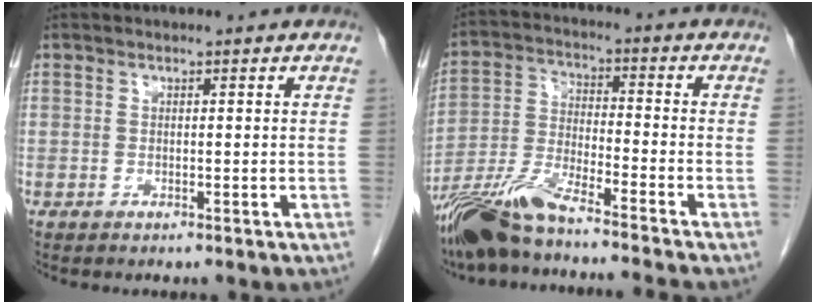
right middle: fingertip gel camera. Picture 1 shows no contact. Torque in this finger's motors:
{"motor_torque": [0.99, -0.96, 0.13, 0.07]}